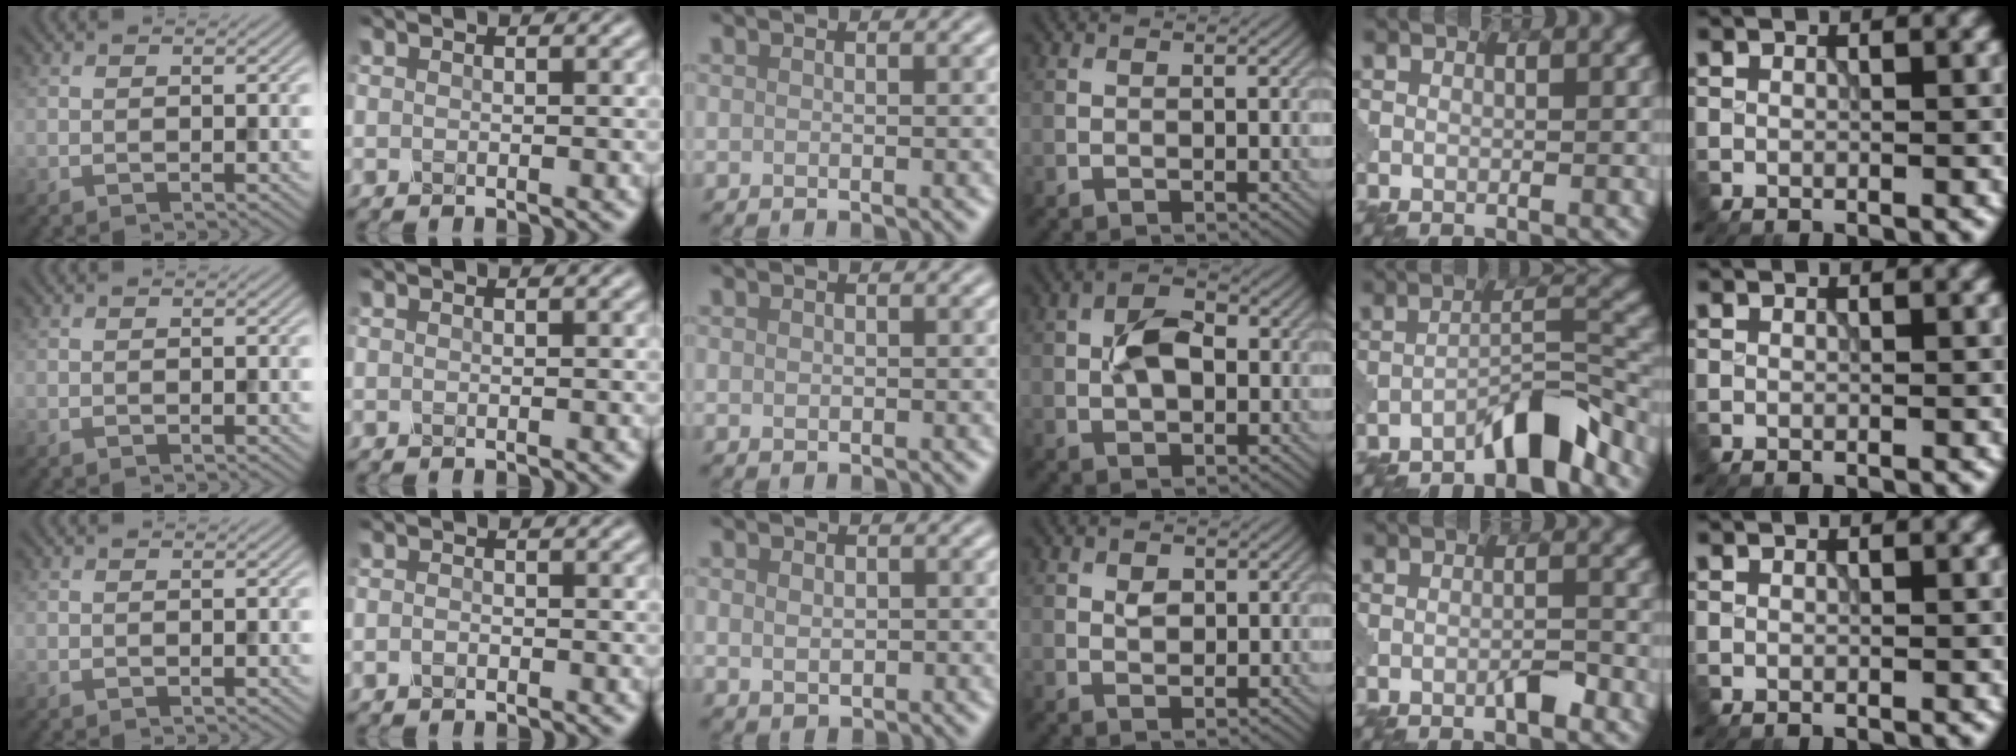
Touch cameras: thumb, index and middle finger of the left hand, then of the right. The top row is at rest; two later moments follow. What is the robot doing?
{"motion": "insert", "object": "pin"}